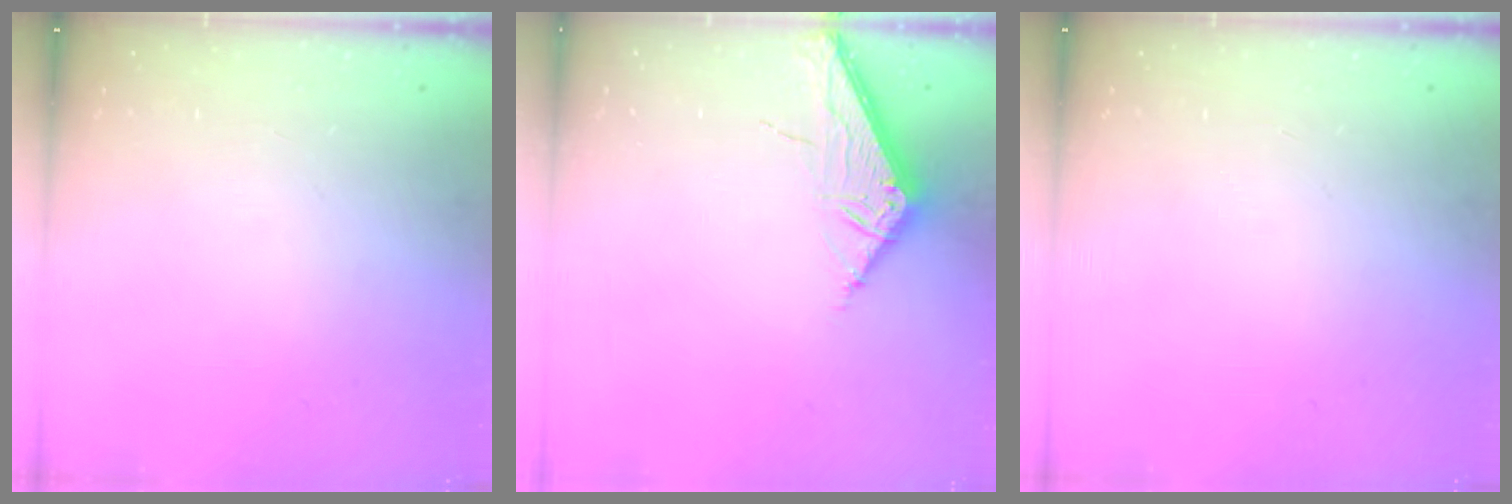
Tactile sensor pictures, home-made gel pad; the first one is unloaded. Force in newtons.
{"total": 6.6, "press": 6.5, "slide": 0.7}
{"total": 0.0}